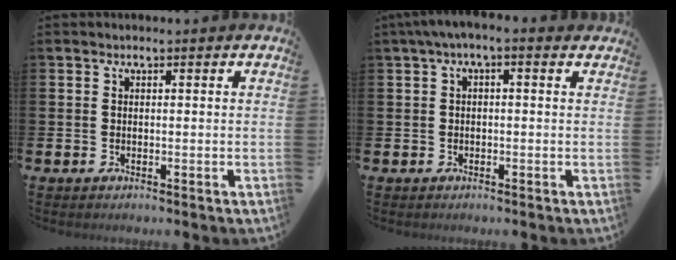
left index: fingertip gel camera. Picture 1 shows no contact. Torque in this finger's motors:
{"motor_torque": [1.04, -1.04, 0.31, 0.21]}